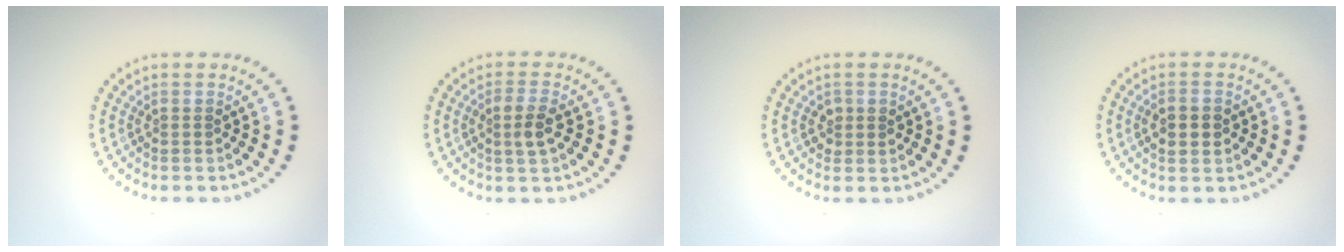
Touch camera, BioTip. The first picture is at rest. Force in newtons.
{"total": 2.2, "press": 2.1, "slide": 0.7}
{"total": 1.2, "press": 1.2, "slide": 0.1}
{"total": 2.2, "press": 2.2, "slide": 0.2}